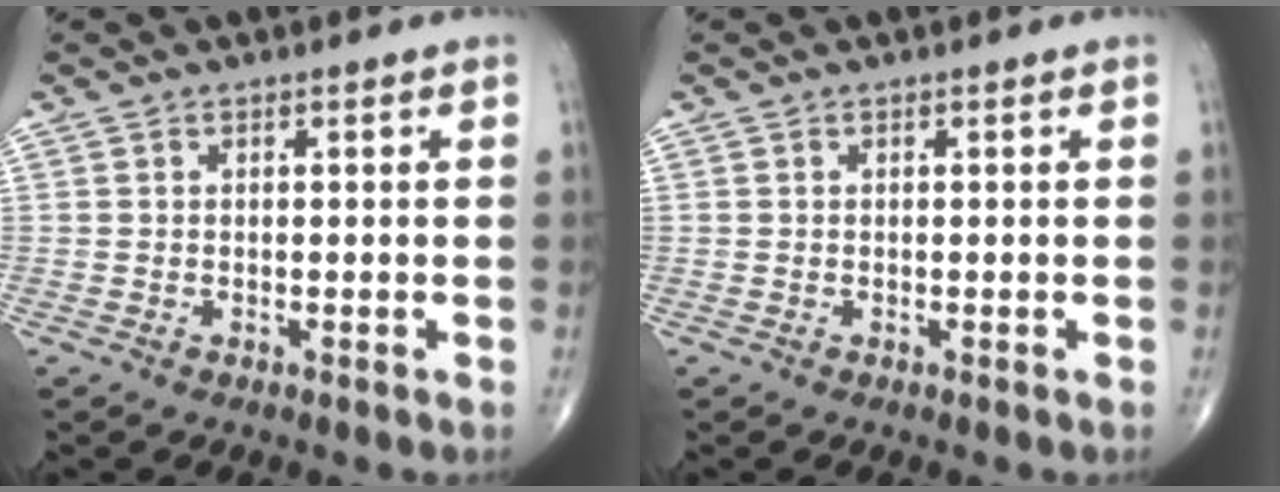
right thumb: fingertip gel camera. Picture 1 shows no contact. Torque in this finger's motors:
{"motor_torque": [0.00, 0.00, 0.05, 0.05, 0.00]}